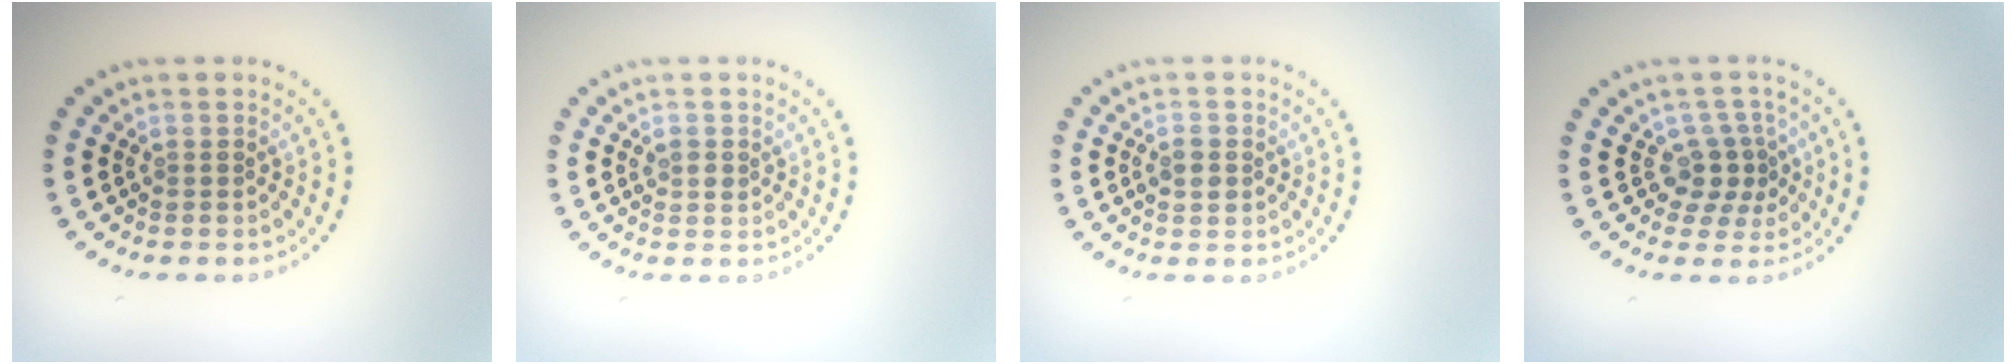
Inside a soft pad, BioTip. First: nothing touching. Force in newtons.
{"total": 1.1, "press": 1.0, "slide": 0.2}
{"total": 2.1, "press": 2.1, "slide": 0.1}
{"total": 2.8, "press": 2.0, "slide": 1.9}